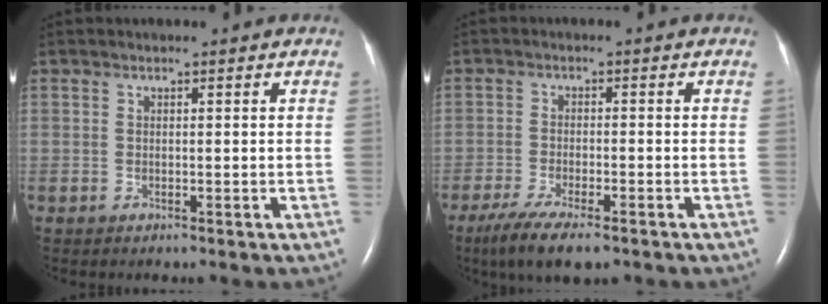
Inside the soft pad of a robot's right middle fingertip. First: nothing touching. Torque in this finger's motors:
{"motor_torque": [0.56, -0.43, 0.10, 0.06]}